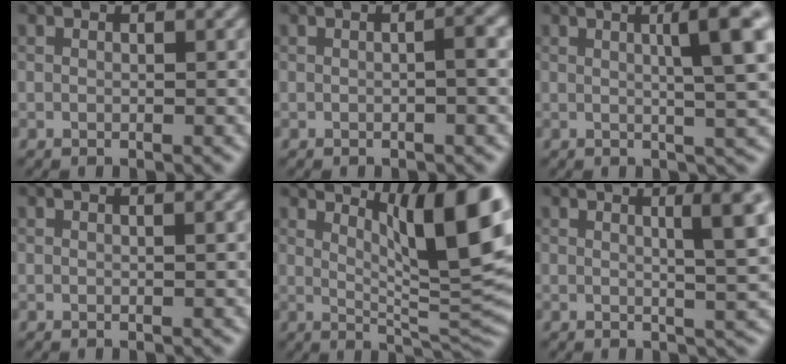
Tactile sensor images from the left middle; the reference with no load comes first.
{"total": 1.7, "force": [-0.2, 0.3, 1.6], "torque": [-0.023, 0.006, -0.004]}
{"total": 6.4, "force": [1.6, 1.1, 6.1], "torque": [-0.073, 0.011, 0.024]}
{"total": 0.8, "force": [0.3, 0.2, 0.7], "torque": [-0.005, 0.004, 0.002]}
{"total": 10.9, "force": [4.1, 2.6, 9.7], "torque": [-0.125, 0.002, 0.069]}
{"total": 4.9, "force": [1.4, 0.9, 4.6], "torque": [-0.055, 0.005, 0.020]}